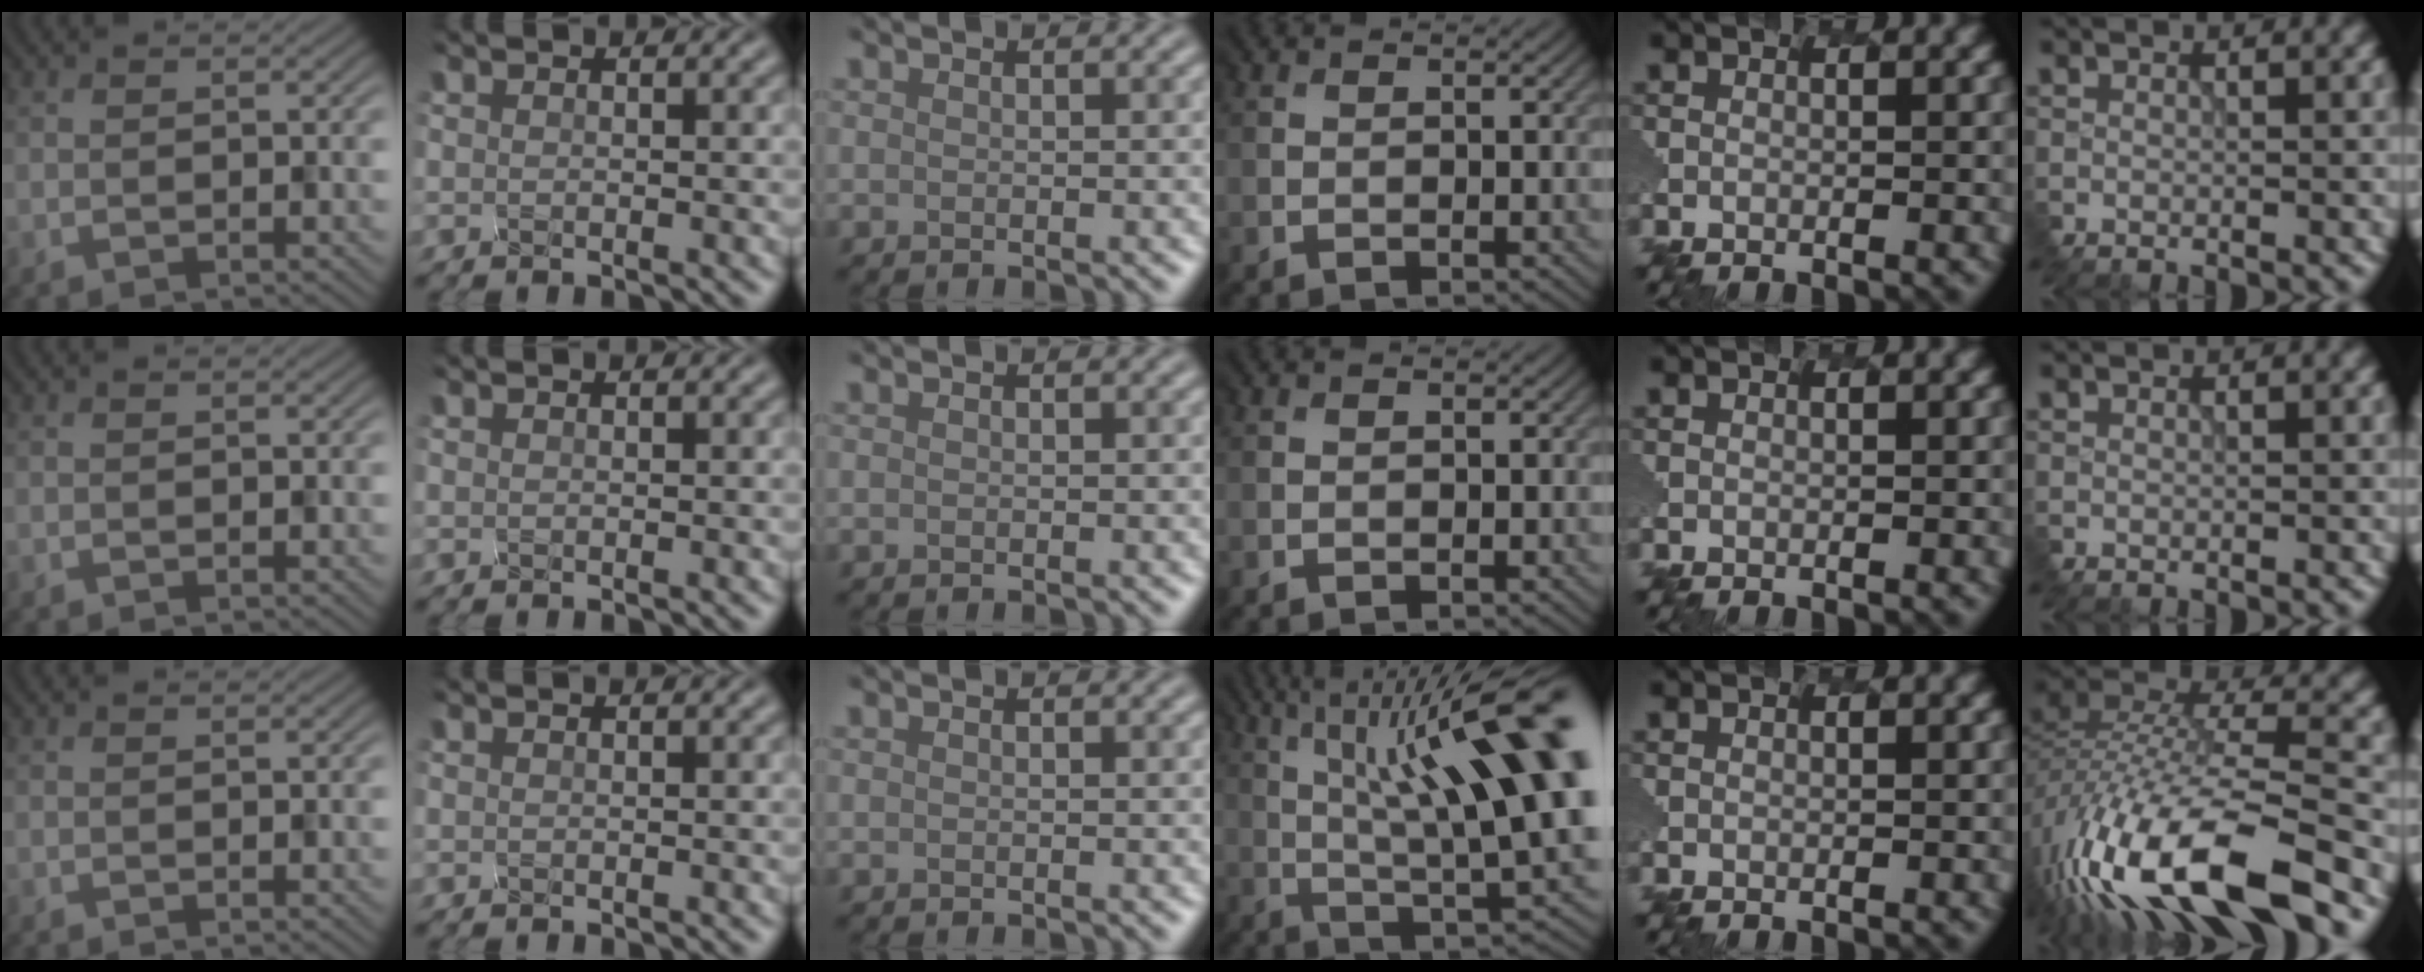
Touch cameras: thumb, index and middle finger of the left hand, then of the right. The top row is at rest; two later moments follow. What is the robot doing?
{"motion": "disassemble", "object": "hinged tin"}